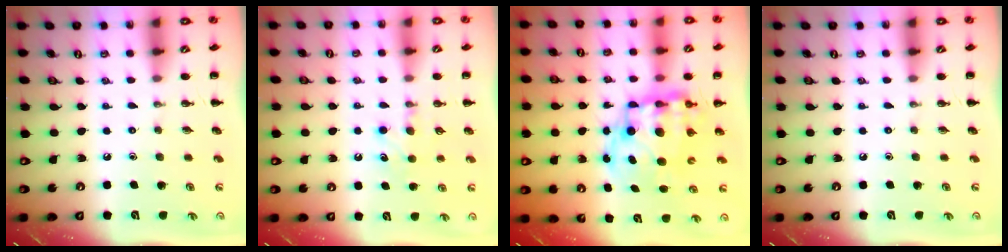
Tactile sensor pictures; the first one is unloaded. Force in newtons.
{"total": 7.5, "press": 7.3, "slide": 1.7}
{"total": 14.5, "press": 14.1, "slide": 3.3}
{"total": 0.0}